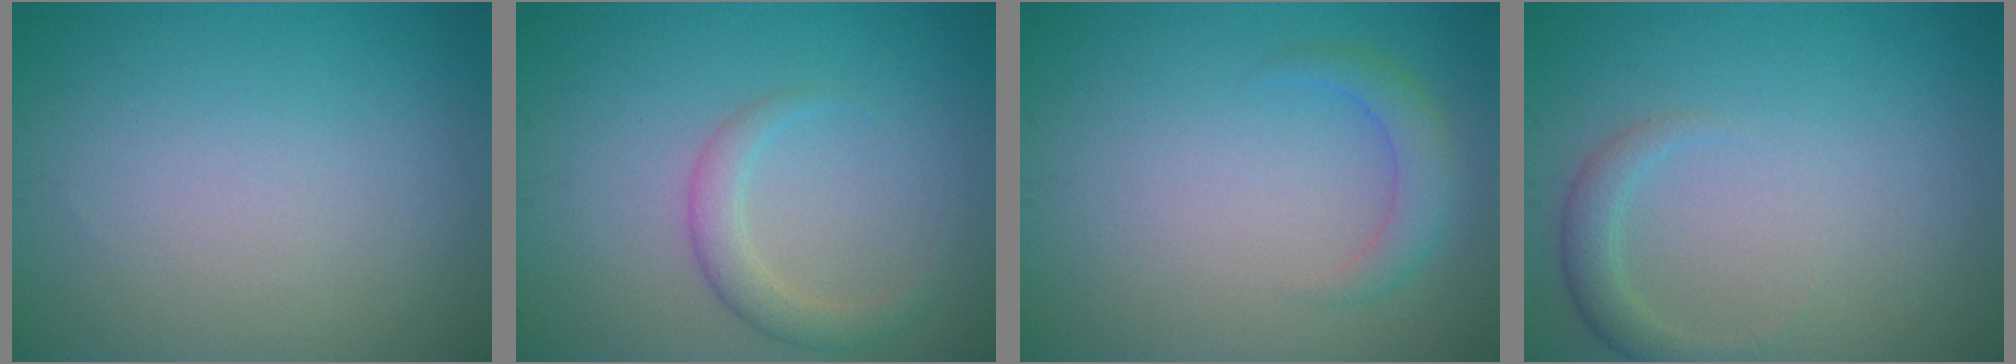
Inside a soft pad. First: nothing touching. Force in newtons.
{"total": 2.4, "press": 2.4, "slide": 0.1}
{"total": 2.2, "press": 2.2, "slide": 0.1}
{"total": 1.9, "press": 1.9, "slide": 0.1}